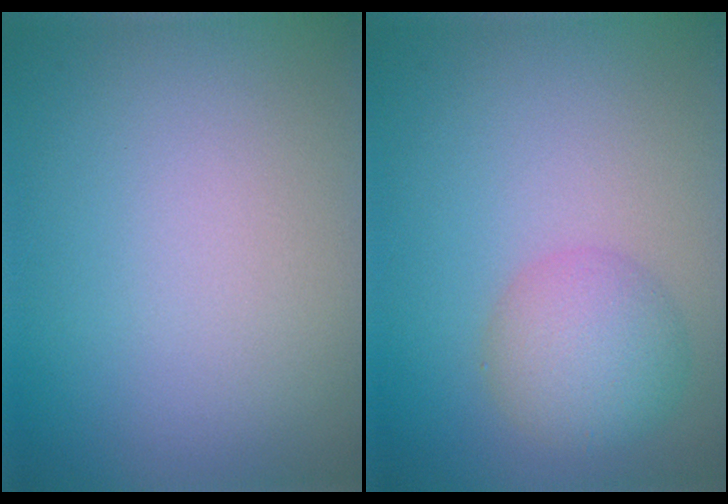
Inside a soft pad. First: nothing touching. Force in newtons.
{"total": 3.5, "press": 3.5, "slide": 0.1}